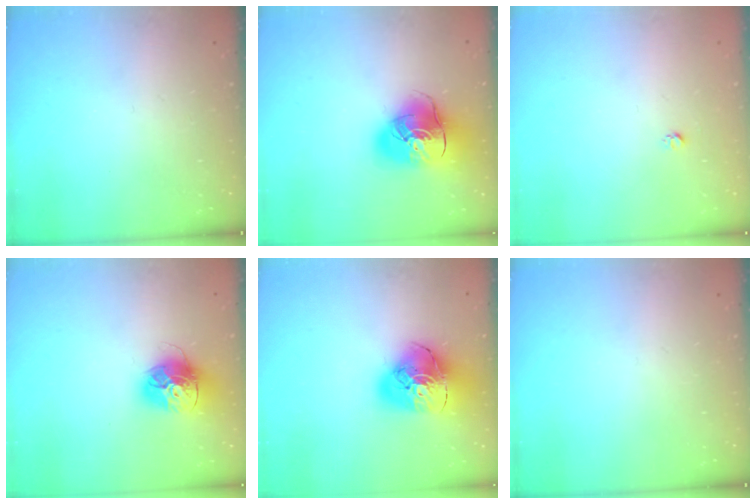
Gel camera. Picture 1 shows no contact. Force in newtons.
{"total": 17.1, "press": 16.8, "slide": 2.9}
{"total": 2.7, "press": 2.7, "slide": 0.3}
{"total": 14.9, "press": 14.9, "slide": 1.6}
{"total": 18.7, "press": 18.6, "slide": 2.1}
{"total": 0.0}